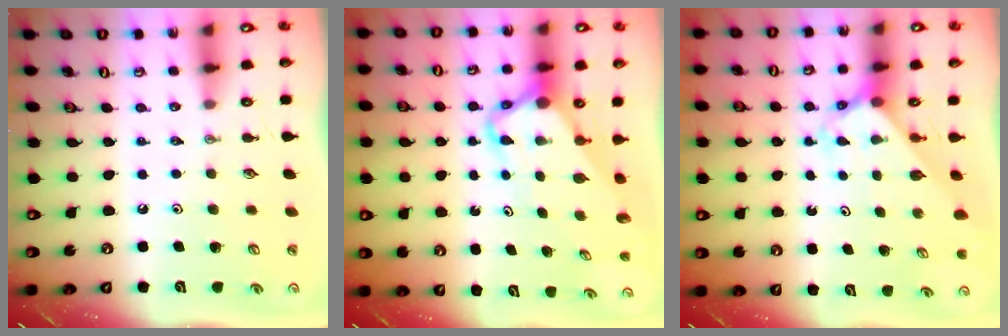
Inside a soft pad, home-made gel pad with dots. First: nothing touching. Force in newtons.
{"total": 5.6, "press": 5.5, "slide": 0.6}
{"total": 2.7, "press": 2.7, "slide": 0.1}